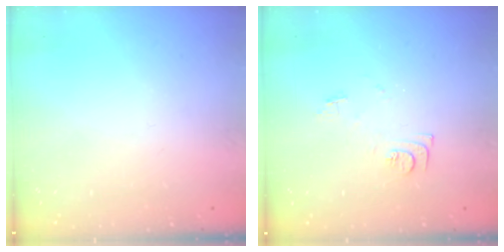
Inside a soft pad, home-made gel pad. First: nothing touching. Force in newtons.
{"total": 6.4, "press": 6.4, "slide": 0.7}